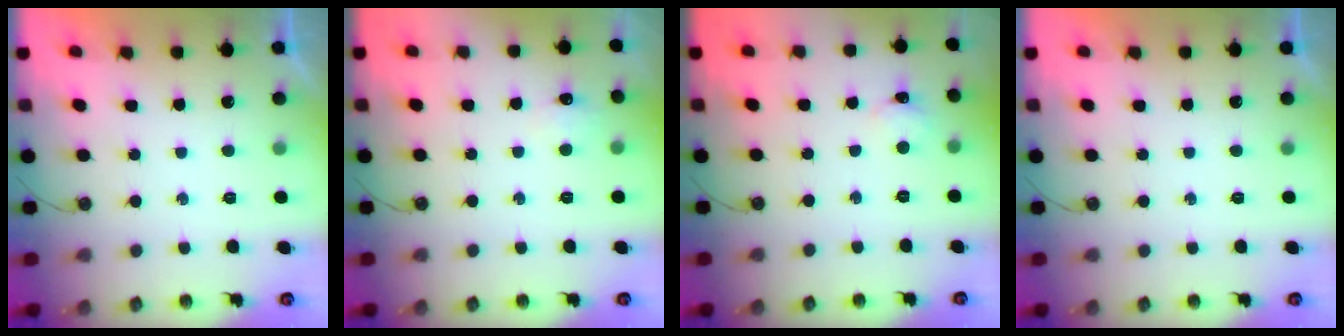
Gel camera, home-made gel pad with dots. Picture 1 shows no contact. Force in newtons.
{"total": 6.3, "press": 6.3, "slide": 0.8}
{"total": 2.2, "press": 2.2, "slide": 0.3}
{"total": 0.0}